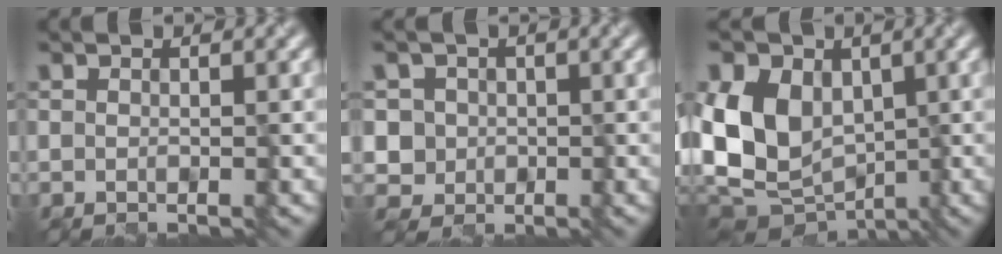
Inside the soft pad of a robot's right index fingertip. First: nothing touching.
{"total": 4.1, "force": [0.0, 3.8, 1.6], "torque": [-0.025, 0.011, -0.014]}
{"total": 10.6, "force": [-0.4, 7.8, 7.1], "torque": [-0.134, 0.018, -0.011]}